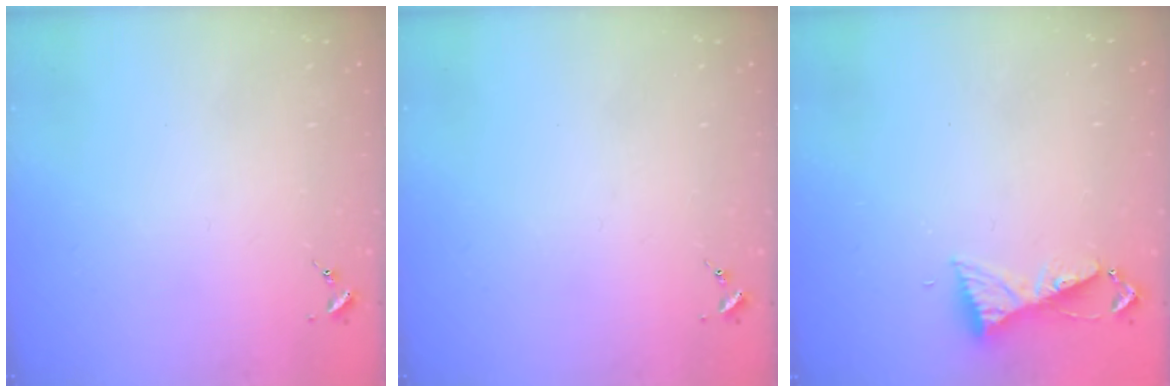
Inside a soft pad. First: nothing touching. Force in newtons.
{"total": 0.0}
{"total": 6.0, "press": 5.9, "slide": 0.7}